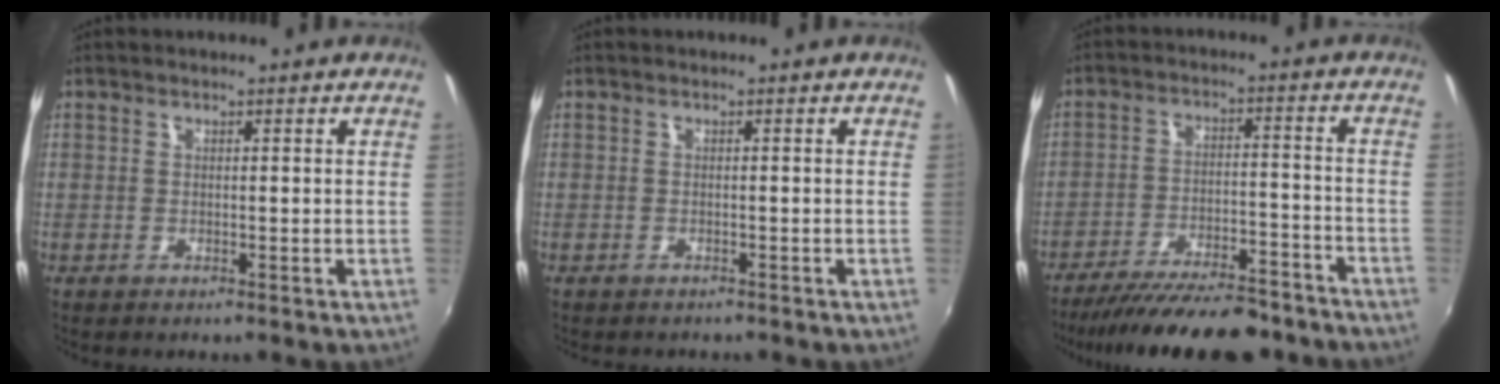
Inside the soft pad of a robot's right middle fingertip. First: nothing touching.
{"total": 1.4, "force": [-1.3, 0.5, 0.2], "torque": [-0.011, -0.008, -0.017]}
{"total": 19.0, "force": [-16.5, 4.2, 8.5], "torque": [-0.160, -0.022, -0.232]}